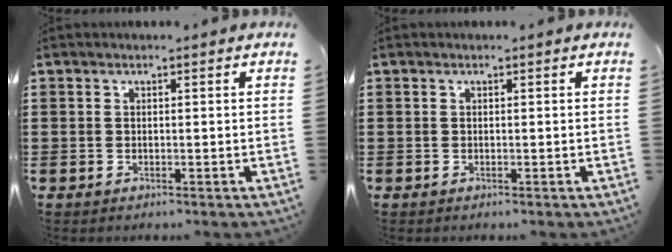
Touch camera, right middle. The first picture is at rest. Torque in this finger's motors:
{"motor_torque": [0.63, -0.73, 0.01, 0.01]}